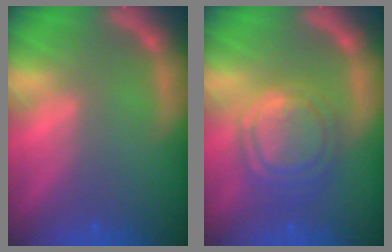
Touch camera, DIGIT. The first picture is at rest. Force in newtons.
{"total": 7.6}